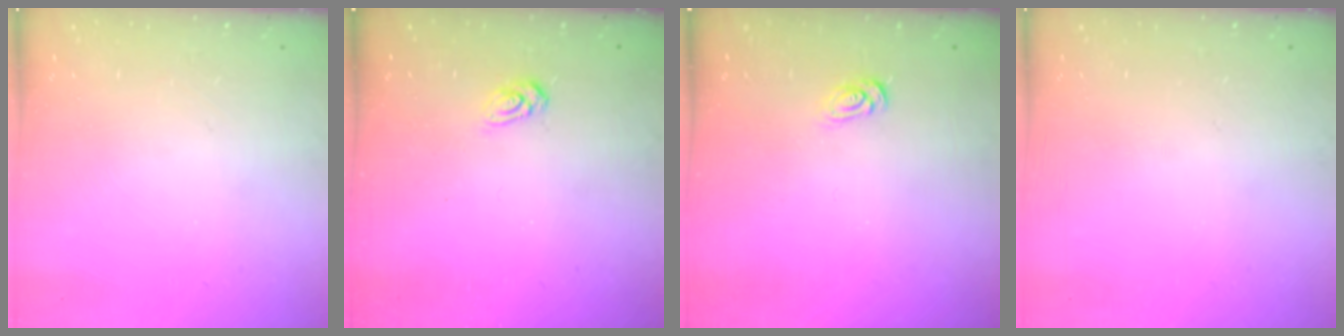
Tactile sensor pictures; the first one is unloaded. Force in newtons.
{"total": 4.1, "press": 4.1, "slide": 0.4}
{"total": 2.5, "press": 2.4, "slide": 0.3}
{"total": 0.0}